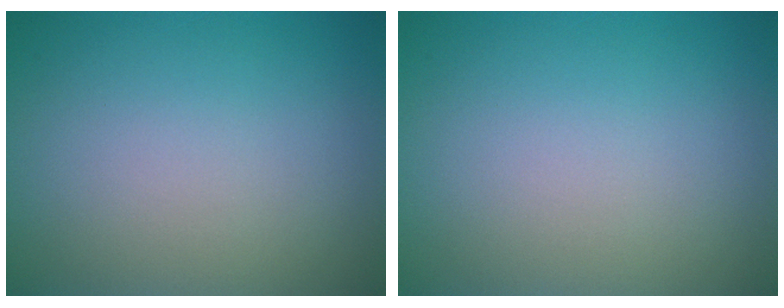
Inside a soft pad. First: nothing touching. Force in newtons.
{"total": 0.0}